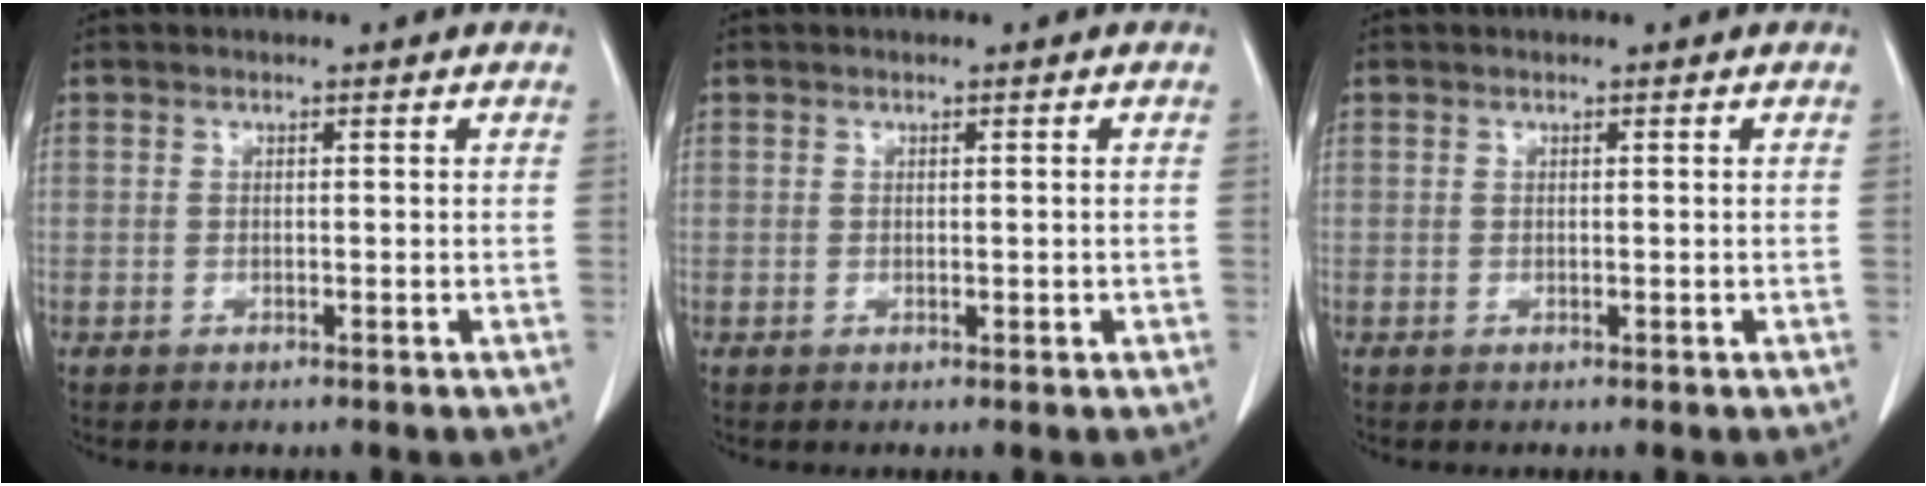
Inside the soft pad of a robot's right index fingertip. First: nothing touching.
{"total": 0.7, "force": [0.0, 0.6, 0.4], "torque": [-0.006, 0.000, 0.002]}
{"total": 0.0}